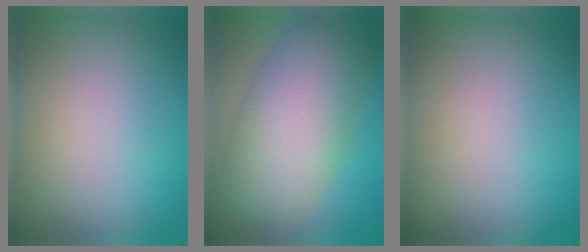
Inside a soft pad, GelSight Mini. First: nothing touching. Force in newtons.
{"total": 10.2, "press": 10.2, "slide": 0.3}
{"total": 0.0}